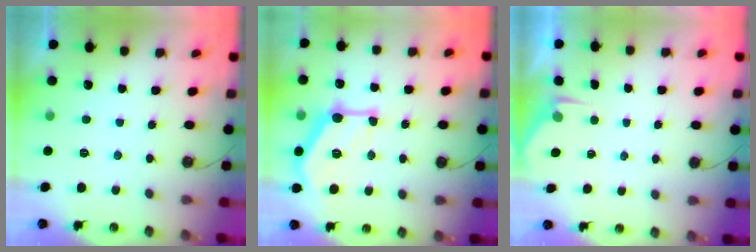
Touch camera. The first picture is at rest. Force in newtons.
{"total": 14.6, "press": 14.5, "slide": 1.6}
{"total": 2.8, "press": 2.8, "slide": 0.5}